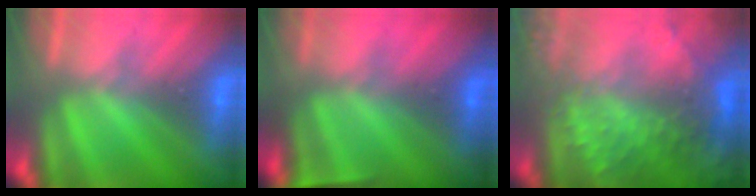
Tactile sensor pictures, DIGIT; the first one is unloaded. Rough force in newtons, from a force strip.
{"total": 4.7}
{"total": 8.4}